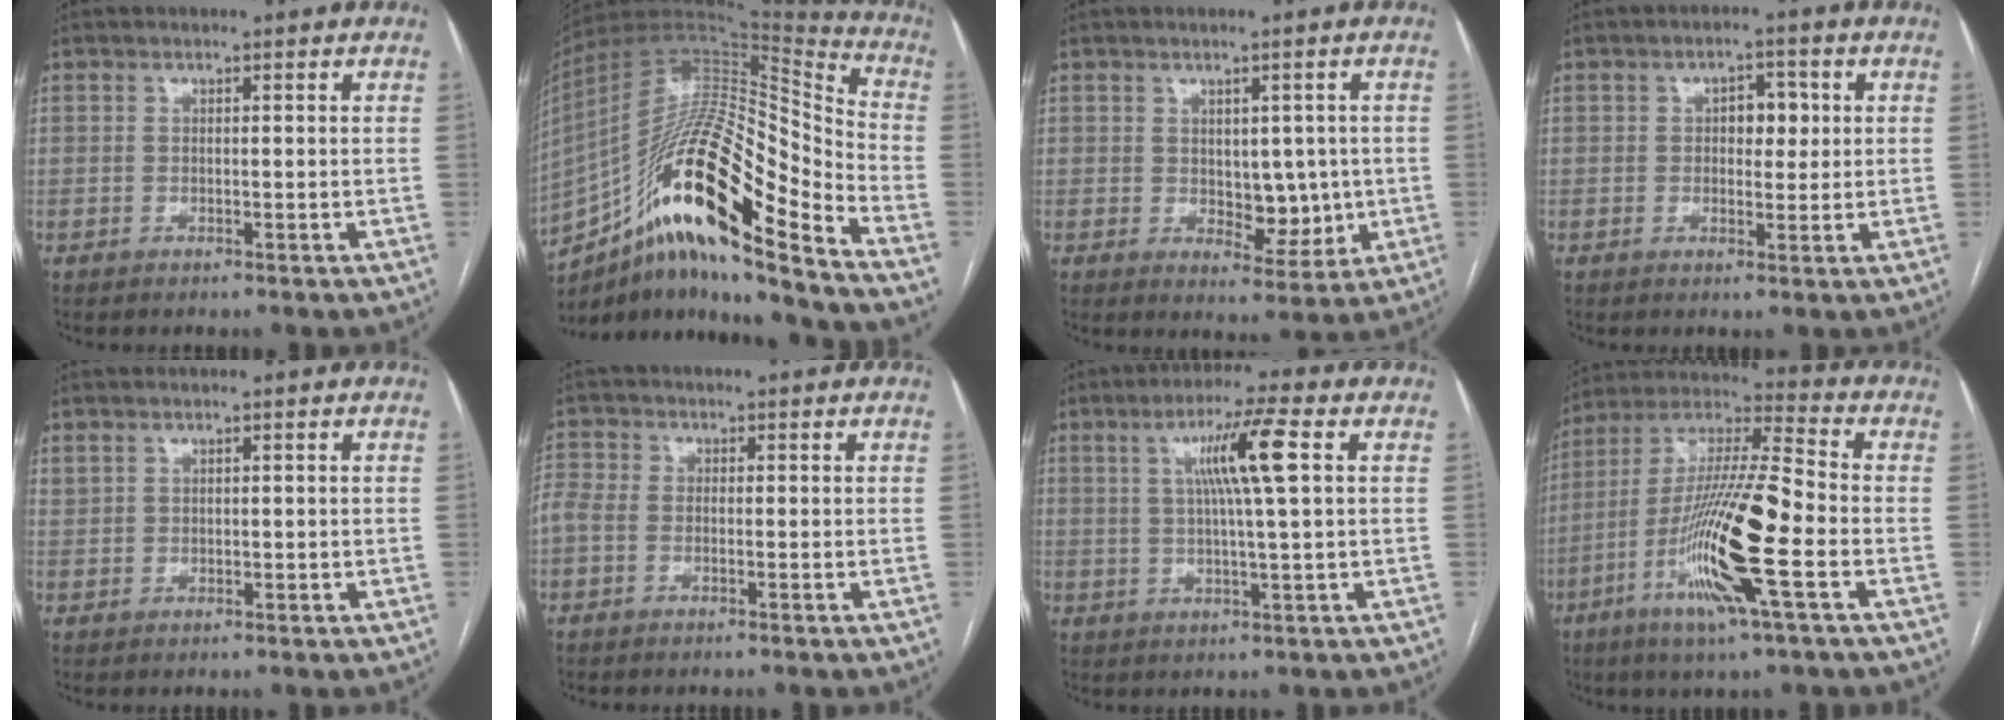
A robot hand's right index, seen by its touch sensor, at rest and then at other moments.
{"total": 24.8, "force": [-13.8, 4.0, 20.1], "torque": [-0.355, 0.005, -0.240]}
{"total": 6.1, "force": [0.0, 3.6, 4.9], "torque": [-0.058, 0.000, 0.015]}
{"total": 4.1, "force": [0.8, 2.3, 3.3], "torque": [-0.046, 0.011, 0.013]}
{"total": 1.5, "force": [1.1, 0.8, 0.6], "torque": [-0.013, 0.007, 0.029]}
{"total": 3.0, "force": [-0.8, 1.9, 2.1], "torque": [-0.063, 0.015, -0.018]}
{"total": 8.5, "force": [2.3, -0.5, 8.2], "torque": [-0.147, 0.005, 0.039]}
{"total": 18.0, "force": [-5.8, 0.8, 17.0], "torque": [-0.340, -0.013, -0.112]}